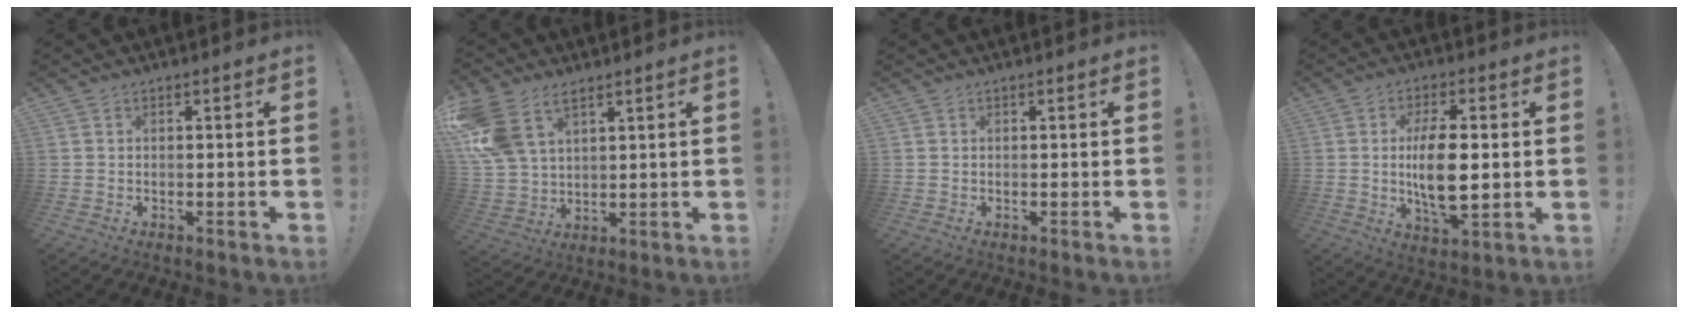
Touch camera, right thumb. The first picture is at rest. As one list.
[{"total": 12.0, "force": [6.8, 7.5, 6.6], "torque": [-0.131, -0.029, 0.135]}, {"total": 0.0}, {"total": 12.4, "force": [0.4, 5.0, 11.3], "torque": [-0.207, -0.018, -0.003]}]